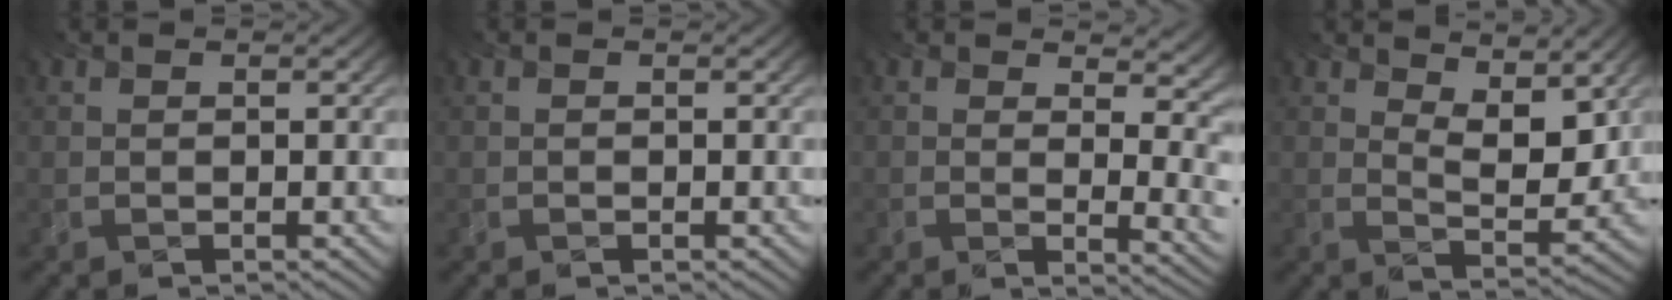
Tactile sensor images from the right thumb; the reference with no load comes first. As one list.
[{"total": 0.0}, {"total": 12.9, "force": [6.7, 5.8, 9.3], "torque": [-0.130, 0.028, 0.092]}, {"total": 9.1, "force": [6.0, 3.3, 6.0], "torque": [-0.098, -0.014, 0.083]}]